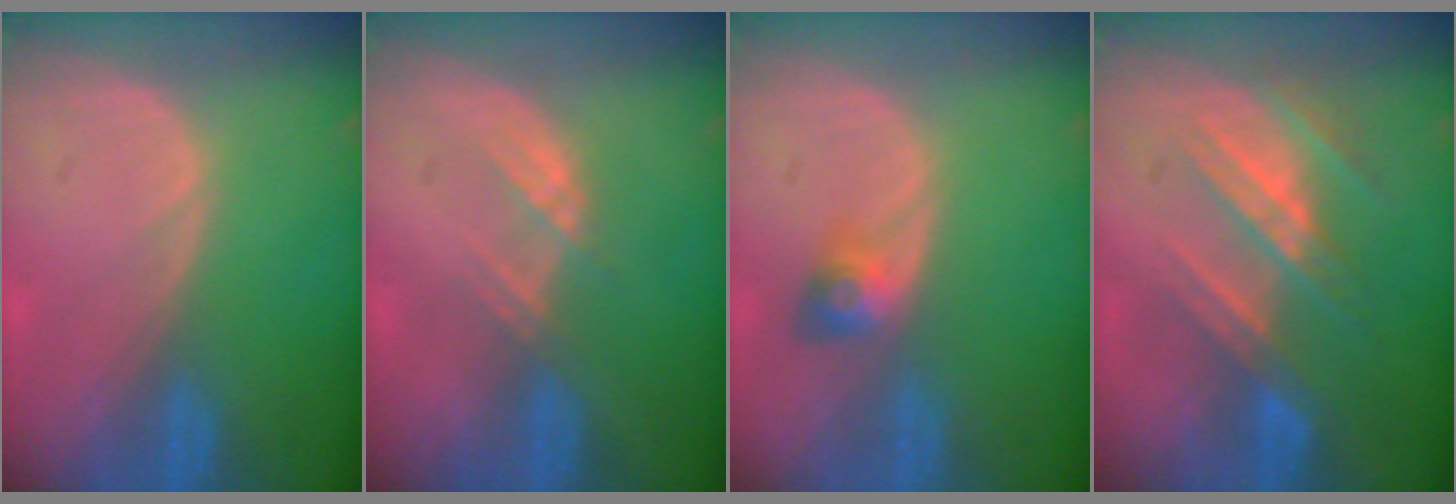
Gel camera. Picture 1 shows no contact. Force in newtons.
{"total": 2.6, "press": 2.5, "slide": 0.7}
{"total": 3.1, "press": 2.8, "slide": 1.4}
{"total": 7.8, "press": 7.4, "slide": 2.6}